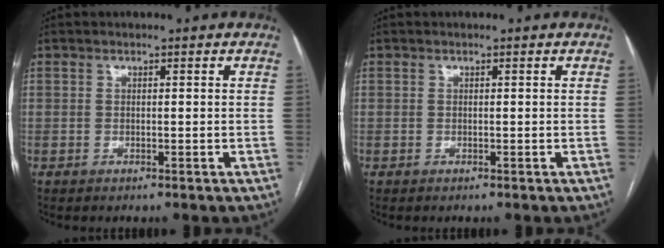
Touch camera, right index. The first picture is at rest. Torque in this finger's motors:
{"motor_torque": [0.00, 0.00, 0.00, 0.00]}